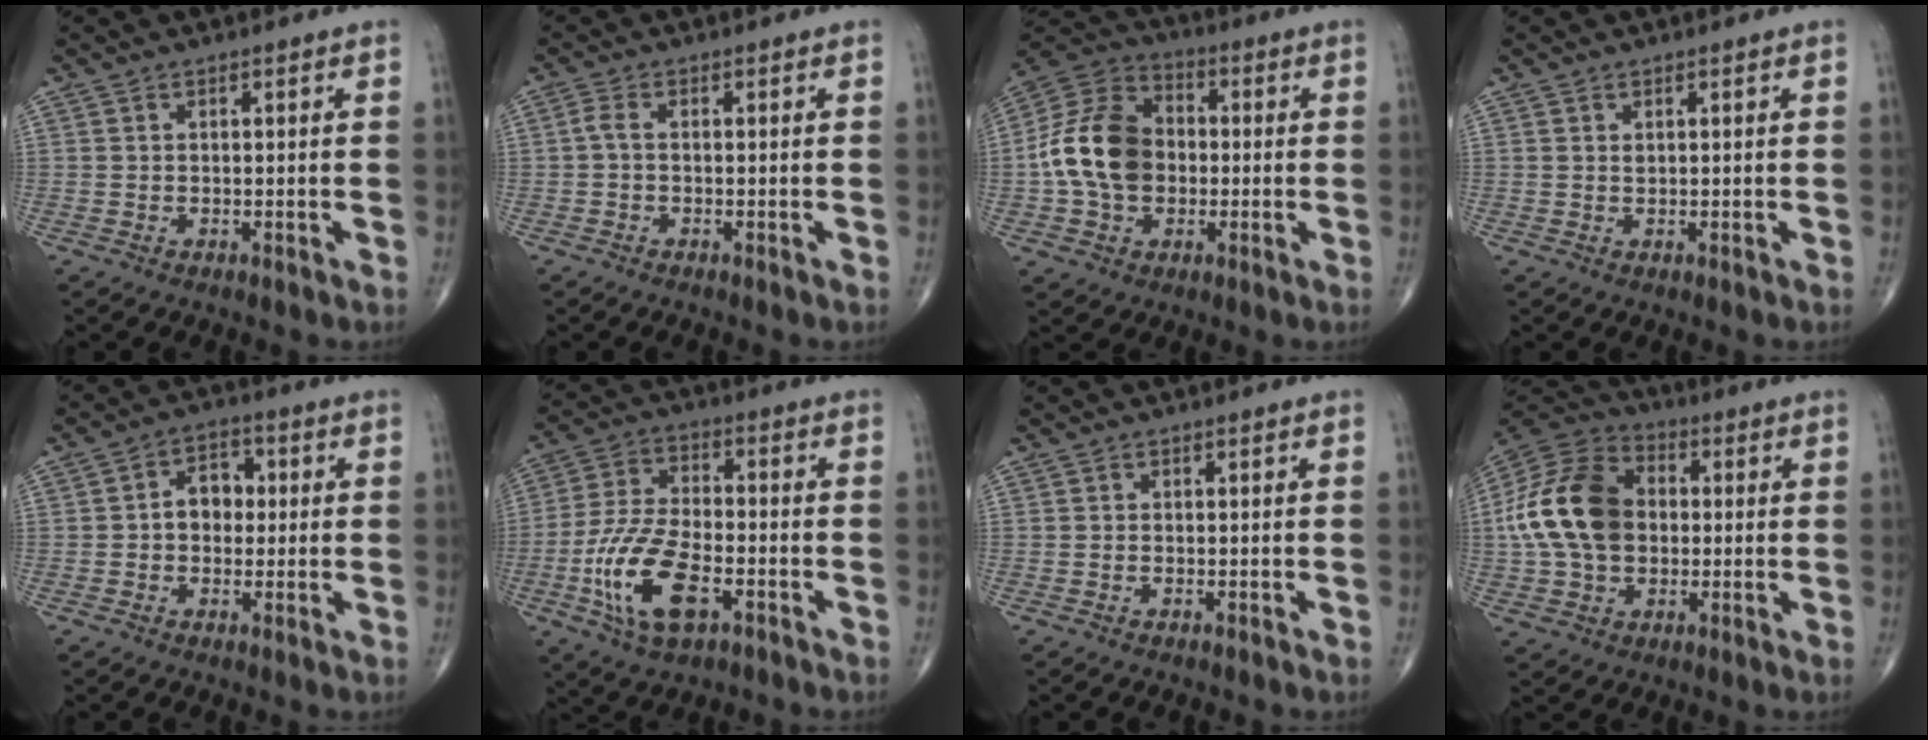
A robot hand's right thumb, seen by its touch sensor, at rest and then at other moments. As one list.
[{"total": 1.7, "force": [-0.3, 0.7, 1.5], "torque": [-0.033, 0.001, -0.010]}, {"total": 15.3, "force": [-0.9, 11.2, 10.3], "torque": [-0.176, 0.030, -0.025]}, {"total": 0.5, "force": [0.3, 0.2, 0.4], "torque": [-0.005, 0.000, 0.006]}, {"total": 6.0, "force": [0.2, 4.6, 3.9], "torque": [-0.037, 0.018, -0.006]}, {"total": 14.5, "force": [-5.4, 6.8, 11.6], "torque": [-0.232, 0.019, -0.099]}, {"total": 0.0}, {"total": 18.3, "force": [0.5, 13.0, 12.8], "torque": [-0.236, 0.024, 0.002]}]